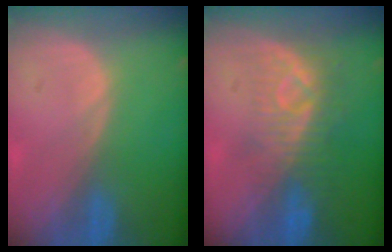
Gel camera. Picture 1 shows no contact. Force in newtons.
{"total": 8.2, "press": 7.4, "slide": 3.6}